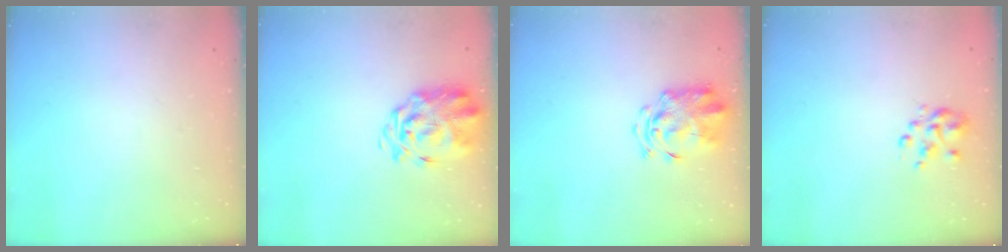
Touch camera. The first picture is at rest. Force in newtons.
{"total": 4.3, "press": 4.1, "slide": 1.3}
{"total": 3.7, "press": 3.7, "slide": 0.7}
{"total": 3.5, "press": 3.4, "slide": 0.9}